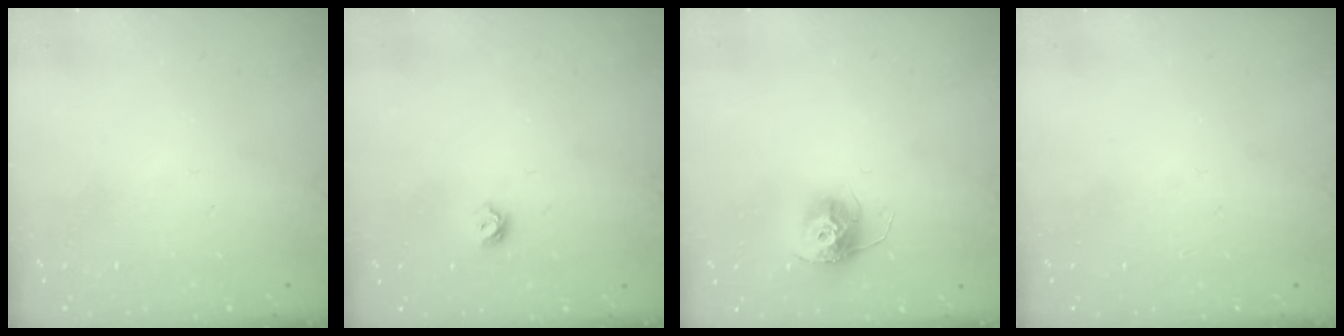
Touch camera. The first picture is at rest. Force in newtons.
{"total": 5.5, "press": 5.5, "slide": 0.7}
{"total": 10.9, "press": 10.9, "slide": 0.7}
{"total": 0.0}